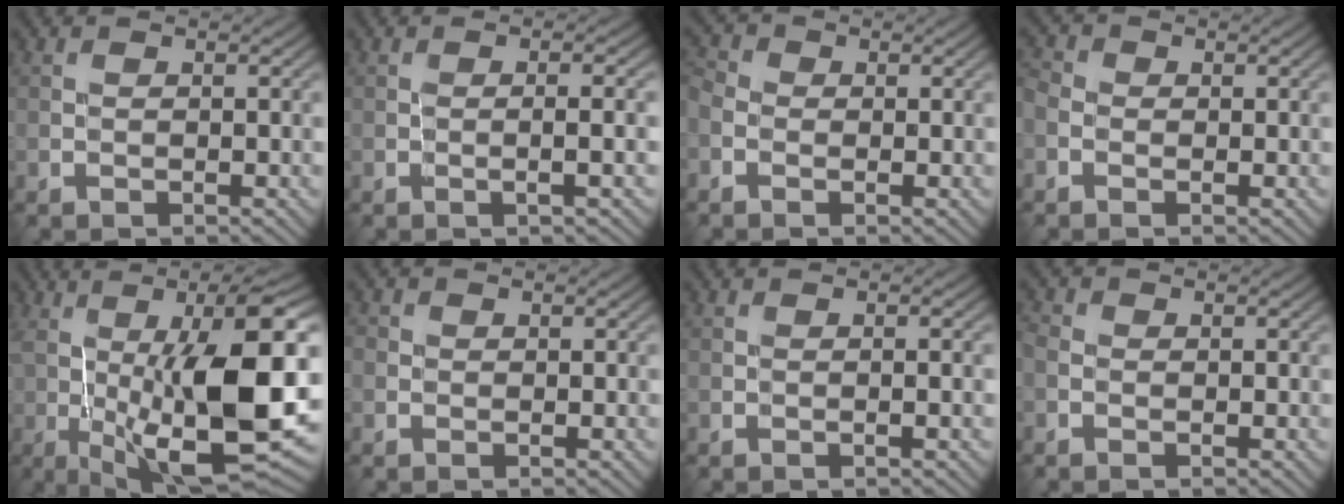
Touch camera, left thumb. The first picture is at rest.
{"total": 2.9, "force": [-0.3, 0.6, 2.8], "torque": [-0.040, 0.007, -0.009]}
{"total": 2.8, "force": [-0.8, 2.1, 1.7], "torque": [-0.043, 0.000, -0.023]}
{"total": 2.3, "force": [-0.7, 1.7, 1.4], "torque": [-0.035, 0.000, -0.021]}
{"total": 17.7, "force": [-0.7, 5.4, 16.8], "torque": [-0.251, 0.012, 0.000]}
{"total": 0.6, "force": [-0.1, 0.5, 0.1], "torque": [0.001, -0.001, -0.002]}
{"total": 1.2, "force": [-0.1, 0.3, 1.2], "torque": [-0.018, 0.002, -0.003]}
{"total": 1.6, "force": [-0.6, 1.1, 1.0], "torque": [-0.019, 0.002, -0.016]}